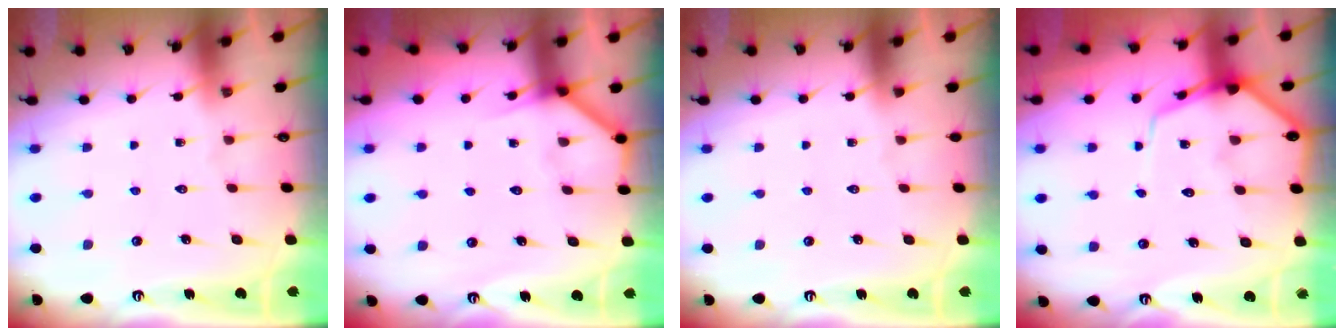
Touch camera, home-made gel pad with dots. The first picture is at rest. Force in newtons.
{"total": 4.3, "press": 4.2, "slide": 0.3}
{"total": 0.0}
{"total": 8.7, "press": 8.7, "slide": 0.9}